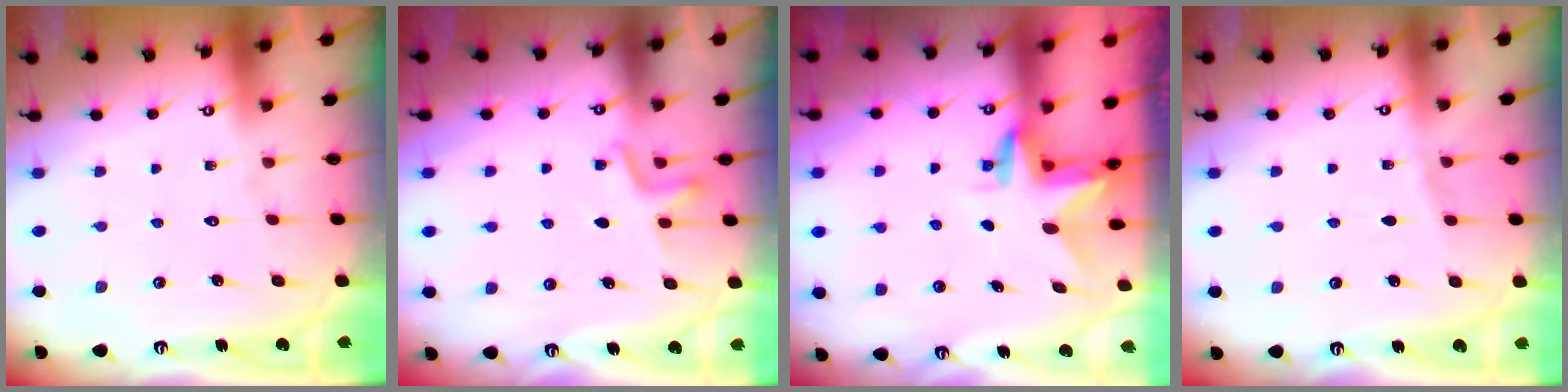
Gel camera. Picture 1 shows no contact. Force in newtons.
{"total": 3.4, "press": 3.3, "slide": 0.5}
{"total": 3.1, "press": 3.1, "slide": 0.2}
{"total": 3.6, "press": 3.6, "slide": 0.5}